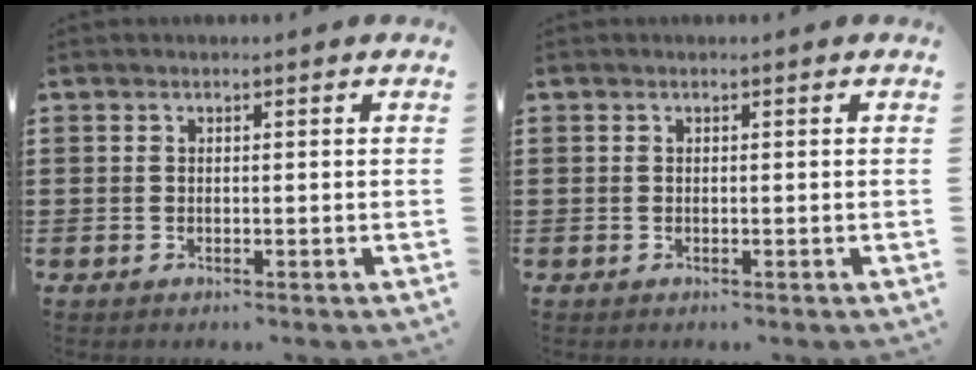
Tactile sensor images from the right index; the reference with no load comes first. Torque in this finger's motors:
{"motor_torque": [-0.48, 0.61, 0.01, -0.01]}